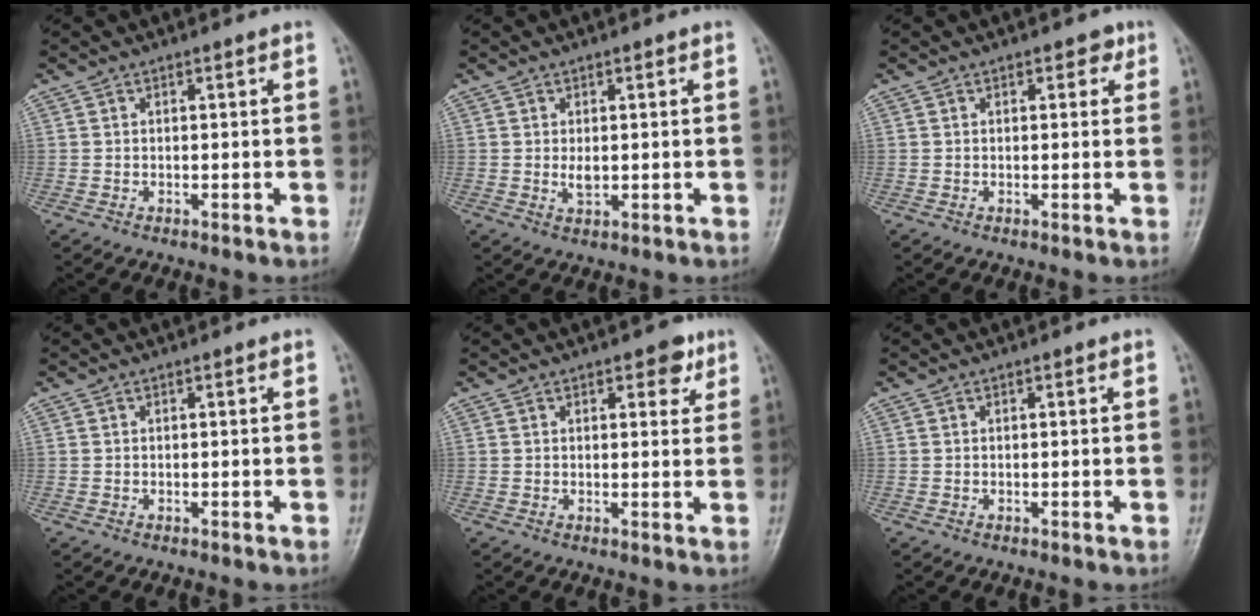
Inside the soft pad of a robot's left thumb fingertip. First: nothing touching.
{"total": 2.5, "force": [0.2, 1.6, 2.0], "torque": [-0.025, -0.006, 0.005]}
{"total": 2.1, "force": [1.0, 1.4, 1.2], "torque": [0.005, -0.001, 0.009]}
{"total": 0.0}
{"total": 4.2, "force": [2.3, 2.3, 2.6], "torque": [-0.009, -0.008, 0.025]}
{"total": 0.0}